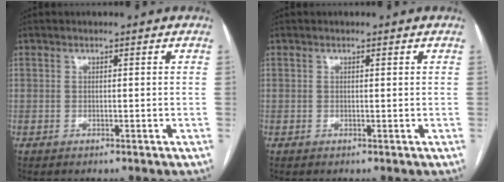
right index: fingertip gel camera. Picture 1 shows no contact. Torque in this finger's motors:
{"motor_torque": [0.07, 0.01, 0.03, 0.01]}